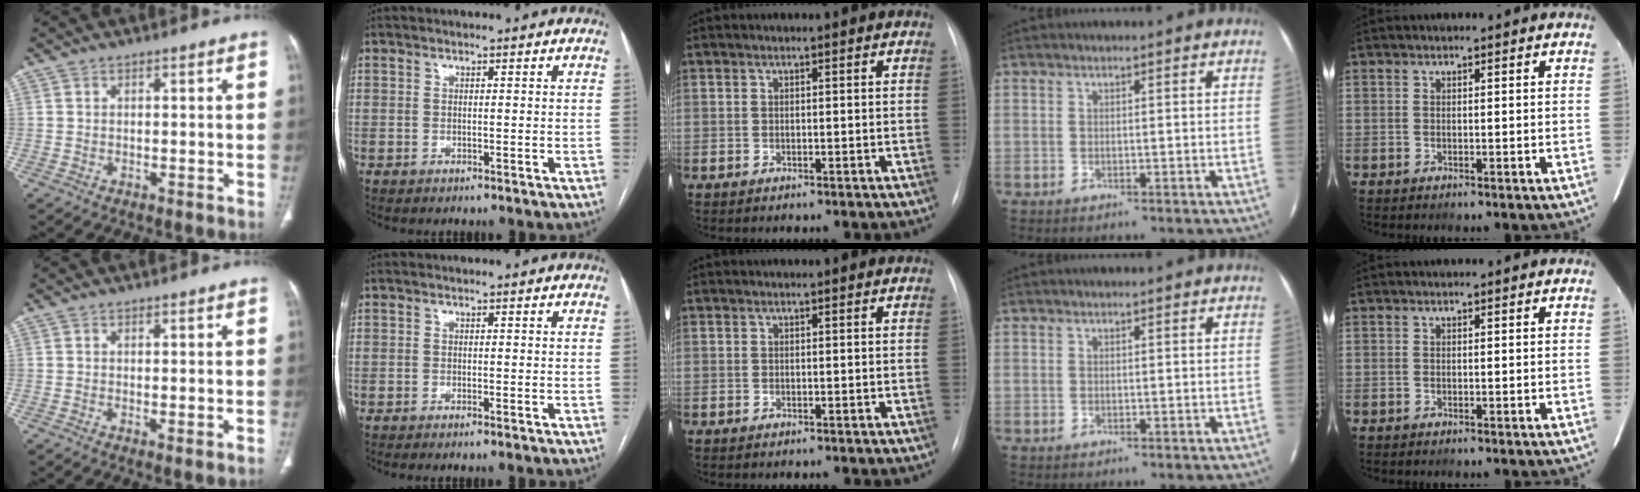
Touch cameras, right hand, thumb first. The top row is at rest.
{"thumb": {"total": 1.1, "force": [0.0, 0.3, 1.1], "torque": [-0.025, -0.008, 0.001]}, "index": {"total": 0.6, "force": [-0.5, -0.2, 0.4], "torque": [-0.008, 0.000, -0.009]}}